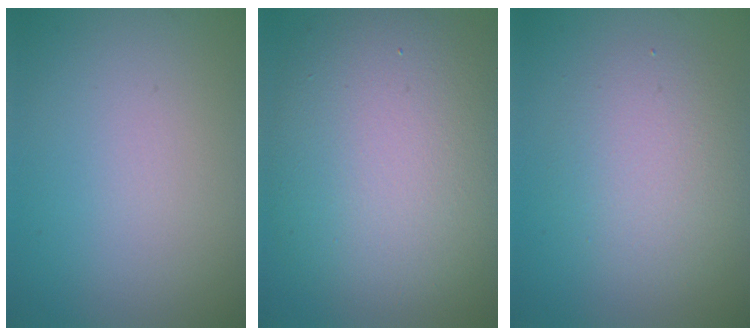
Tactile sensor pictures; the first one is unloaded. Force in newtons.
{"total": 12.3, "press": 12.3, "slide": 0.6}
{"total": 4.2, "press": 4.2, "slide": 0.1}